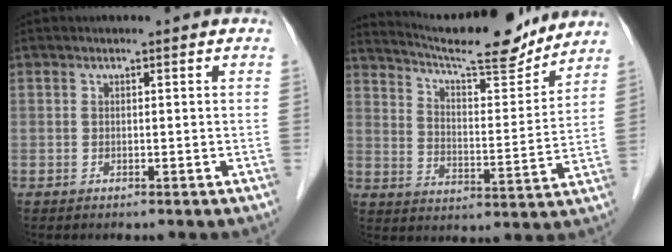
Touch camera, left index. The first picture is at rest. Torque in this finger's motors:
{"motor_torque": [-0.09, -0.53, 0.45, 0.09]}